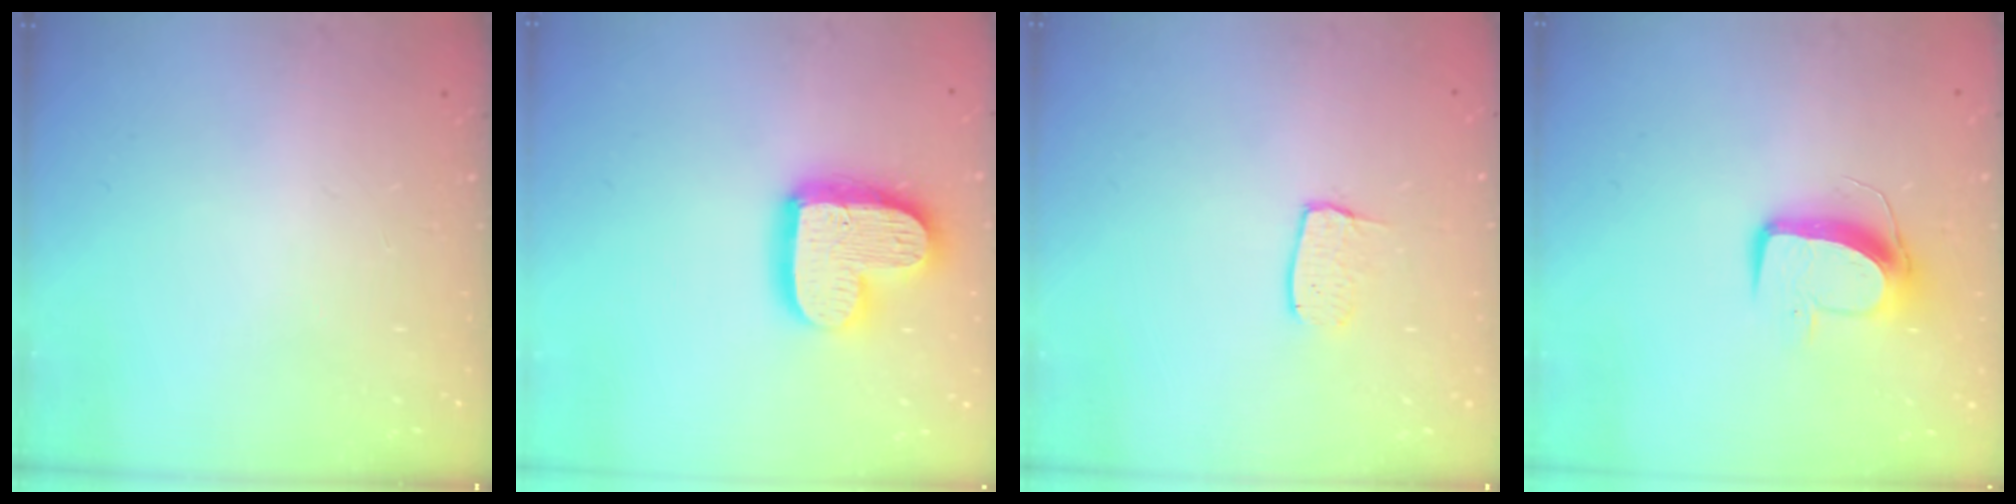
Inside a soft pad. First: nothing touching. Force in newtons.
{"total": 17.1, "press": 17.1, "slide": 1.4}
{"total": 4.3, "press": 4.3, "slide": 0.3}
{"total": 9.8, "press": 9.7, "slide": 1.0}